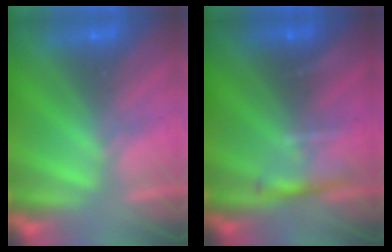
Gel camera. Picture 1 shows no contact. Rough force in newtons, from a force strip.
{"total": 9.4}